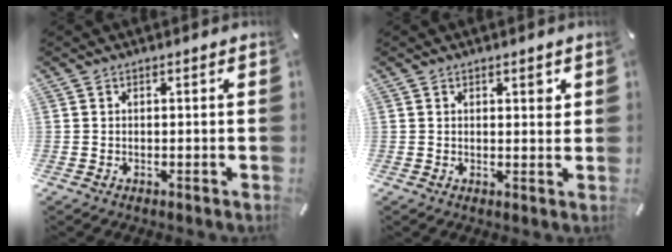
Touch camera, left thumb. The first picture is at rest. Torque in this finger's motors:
{"motor_torque": [0.91, 0.54, 0.30, -0.53, 0.10]}